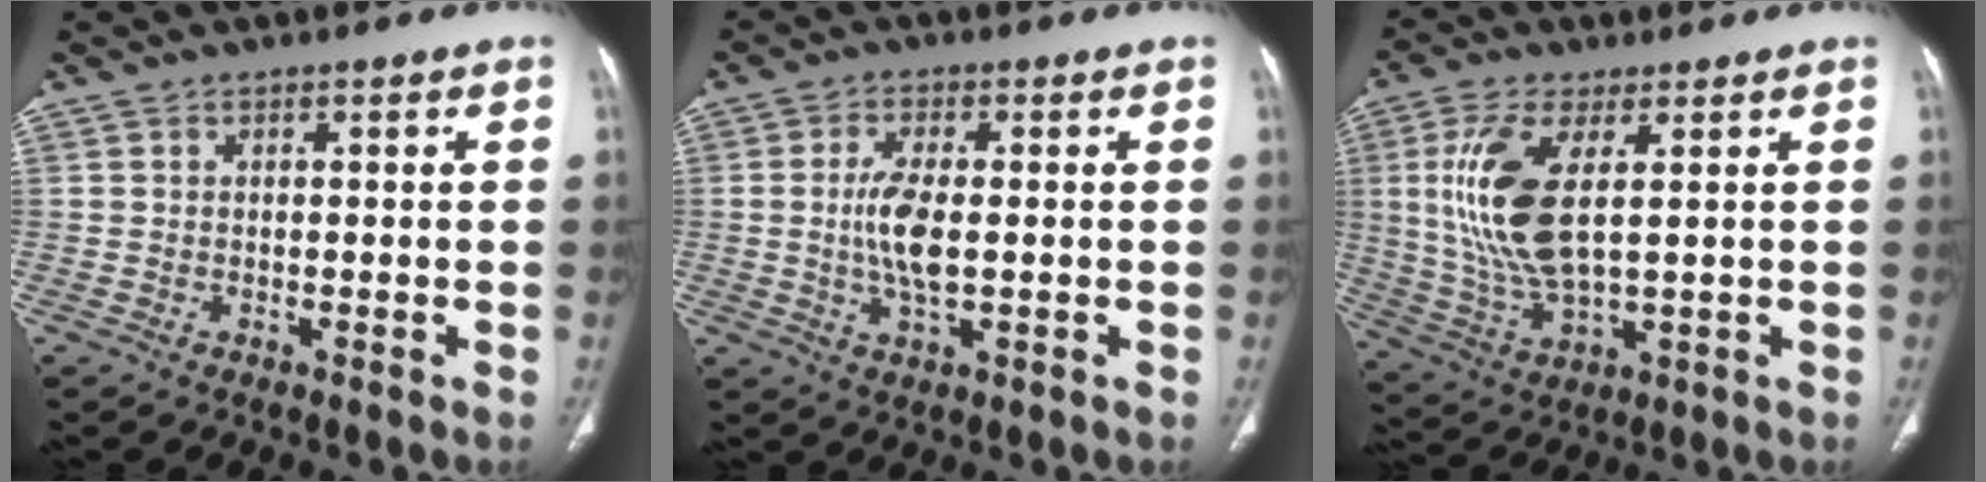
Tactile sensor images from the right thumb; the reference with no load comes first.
{"total": 6.9, "force": [-0.1, 2.7, 6.3], "torque": [-0.137, -0.005, -0.003]}
{"total": 14.0, "force": [2.8, 5.6, 12.5], "torque": [-0.278, -0.015, 0.065]}